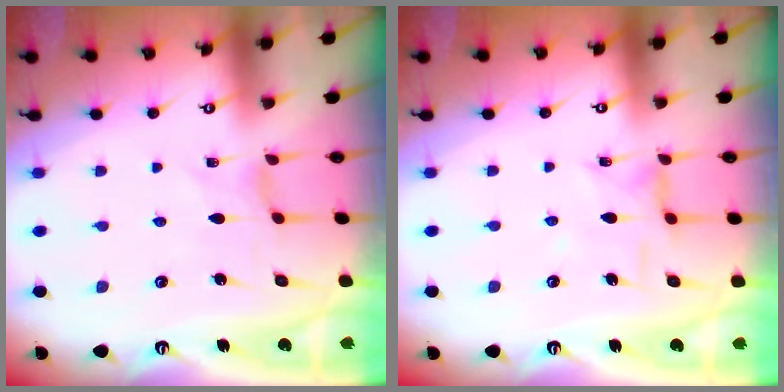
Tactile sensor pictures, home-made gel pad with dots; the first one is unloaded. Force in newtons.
{"total": 3.5, "press": 3.5, "slide": 0.3}